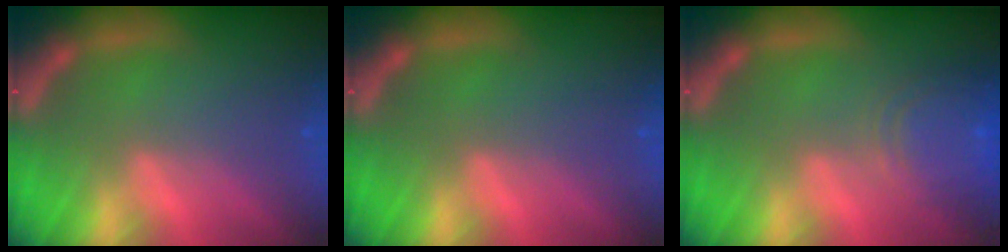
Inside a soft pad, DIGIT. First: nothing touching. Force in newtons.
{"total": 0.0}
{"total": 6.5}